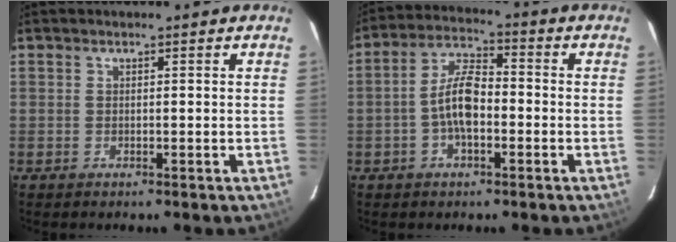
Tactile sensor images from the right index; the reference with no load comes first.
{"total": 7.8, "force": [-1.9, 3.3, 6.8], "torque": [-0.140, 0.015, -0.036]}